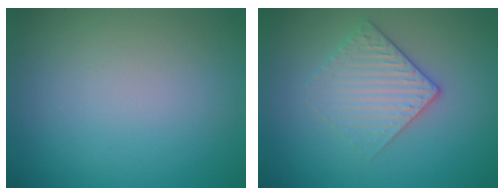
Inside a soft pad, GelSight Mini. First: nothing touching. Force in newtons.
{"total": 3.0, "press": 2.7, "slide": 1.3}